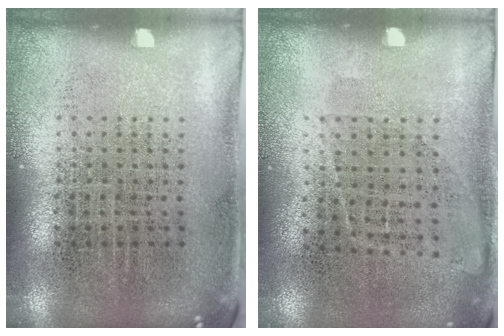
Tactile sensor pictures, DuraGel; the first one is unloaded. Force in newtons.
{"total": 1.1, "press": 0.9, "slide": 0.7}